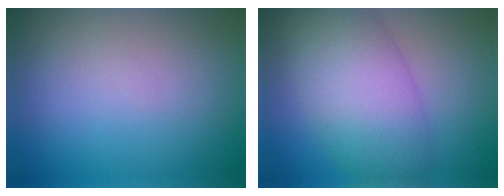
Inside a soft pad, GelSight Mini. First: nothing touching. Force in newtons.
{"total": 7.7, "press": 7.7, "slide": 0.4}